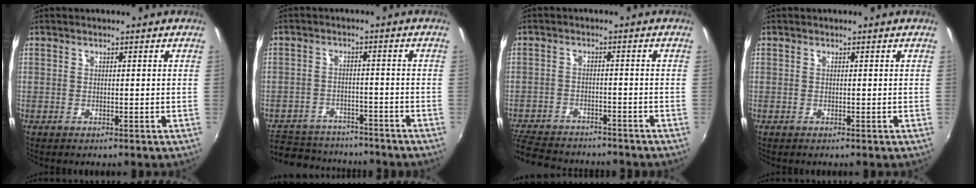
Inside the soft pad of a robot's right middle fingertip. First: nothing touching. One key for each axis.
{"total": 14.8, "fx": -12.2, "fy": 6.9, "fz": 4.9, "tx": -0.129, "ty": 0.014, "tz": -0.170}
{"total": 14.1, "fx": -12.2, "fy": 4.7, "fz": 5.2, "tx": -0.135, "ty": -0.007, "tz": -0.188}
{"total": 0.0}